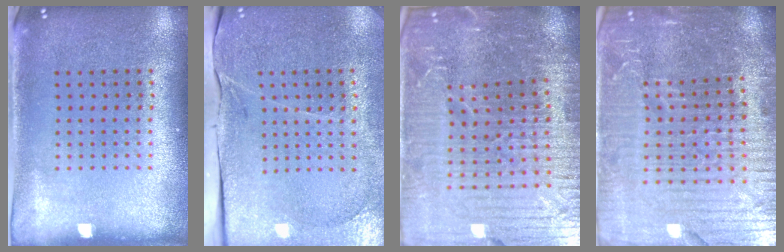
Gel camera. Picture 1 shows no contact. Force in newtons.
{"total": 3.3, "press": 3.2, "slide": 0.6}
{"total": 6.6, "press": 5.8, "slide": 3.3}
{"total": 6.4, "press": 5.7, "slide": 3.0}